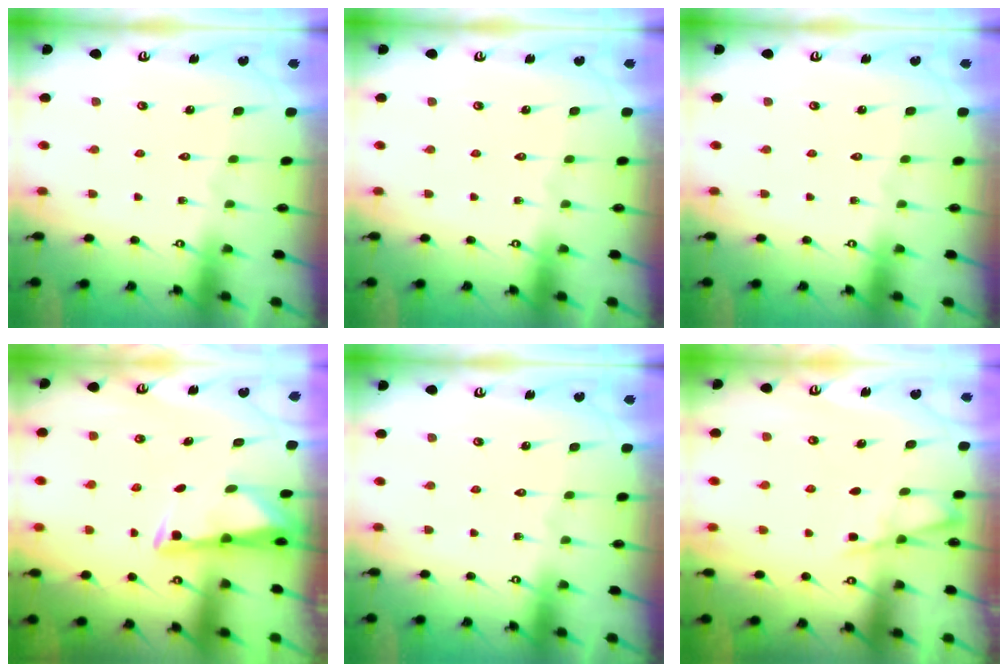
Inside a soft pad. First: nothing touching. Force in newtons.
{"total": 0.0}
{"total": 0.0}
{"total": 2.9, "press": 2.9, "slide": 0.4}
{"total": 0.0}
{"total": 4.0, "press": 4.0, "slide": 0.3}